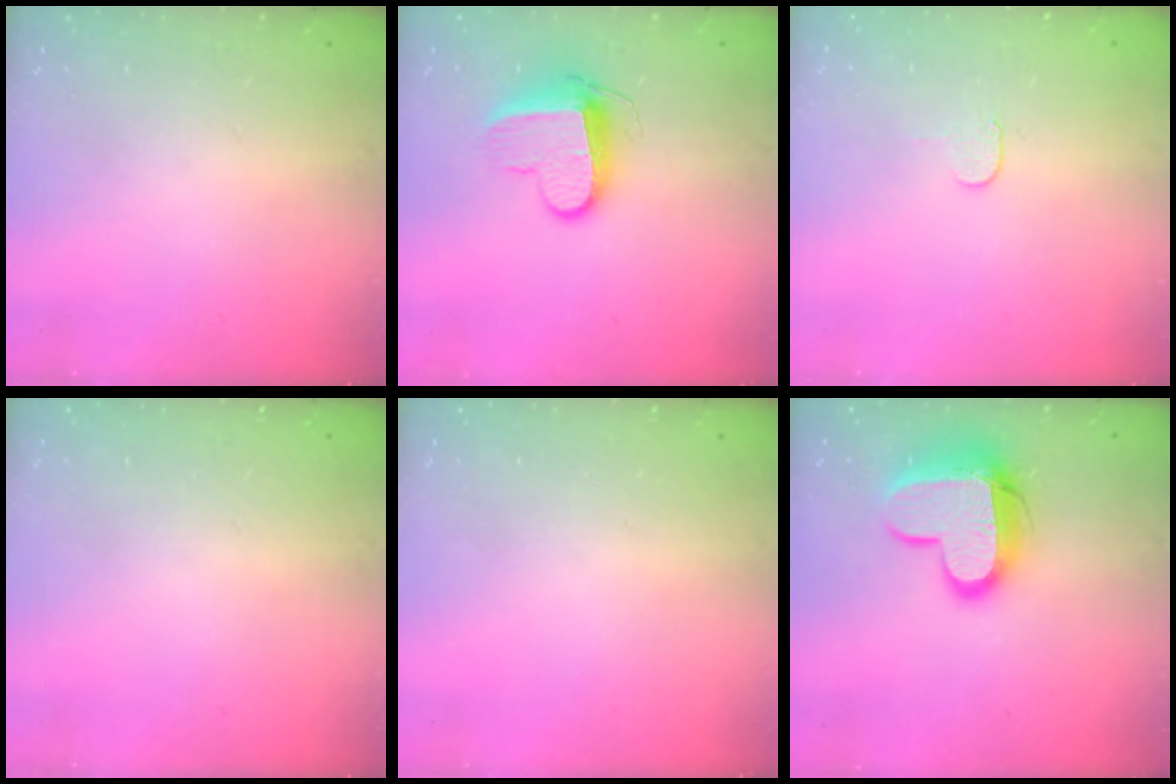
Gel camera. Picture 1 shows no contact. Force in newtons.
{"total": 10.3, "press": 10.3, "slide": 0.5}
{"total": 3.9, "press": 3.8, "slide": 0.4}
{"total": 0.0}
{"total": 0.0}
{"total": 14.4, "press": 14.3, "slide": 1.4}